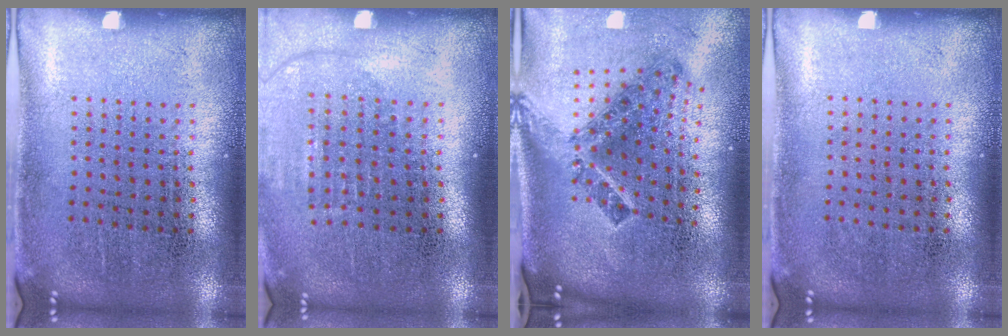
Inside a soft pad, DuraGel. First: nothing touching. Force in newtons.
{"total": 1.3, "press": 1.2, "slide": 0.5}
{"total": 2.0, "press": 1.3, "slide": 1.6}
{"total": 0.0}